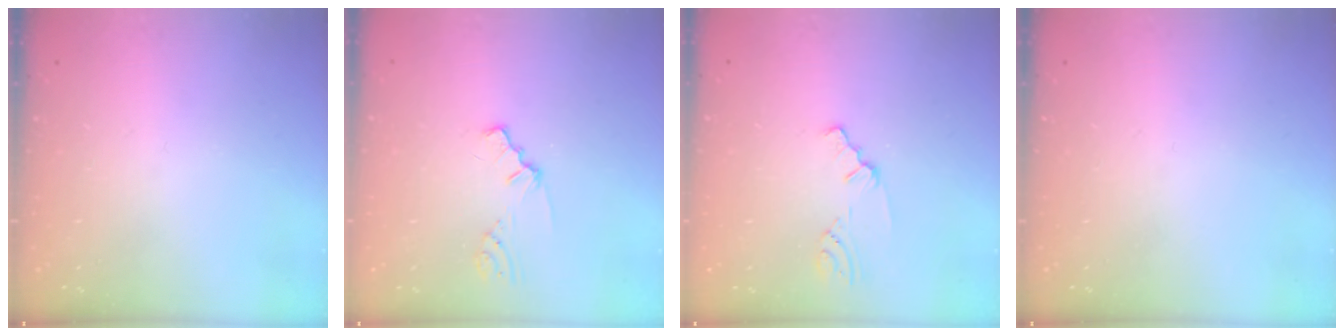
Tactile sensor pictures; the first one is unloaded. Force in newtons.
{"total": 0.9, "press": 0.8, "slide": 0.2}
{"total": 0.8, "press": 0.8, "slide": 0.1}
{"total": 0.0}